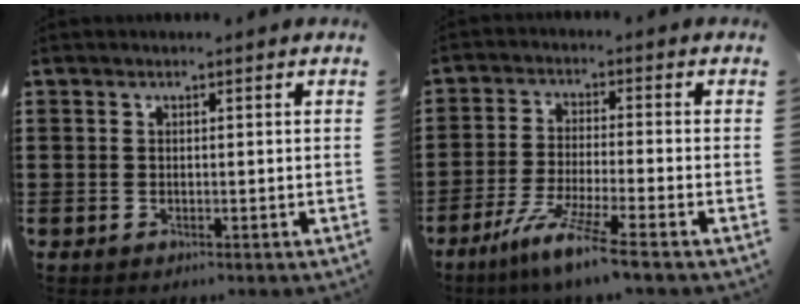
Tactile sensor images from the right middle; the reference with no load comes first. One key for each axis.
{"total": 7.1, "fx": -5.4, "fy": -0.5, "fz": 4.5, "tx": -0.091, "ty": -0.019, "tz": -0.101}